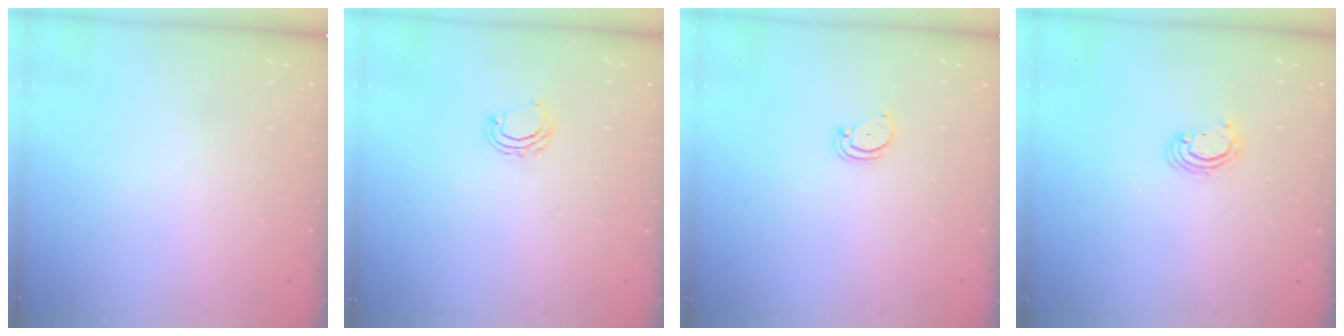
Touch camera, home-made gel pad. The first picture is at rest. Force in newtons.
{"total": 5.2, "press": 5.0, "slide": 1.2}
{"total": 1.5, "press": 1.5, "slide": 0.2}
{"total": 2.4, "press": 2.4, "slide": 0.1}